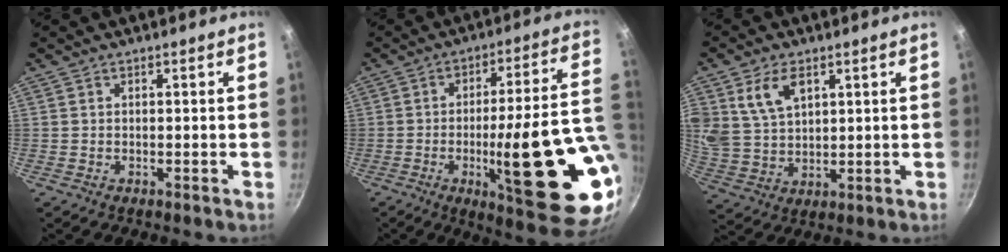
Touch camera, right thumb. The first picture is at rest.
{"total": 24.5, "force": [-4.5, 5.2, 23.5], "torque": [-0.305, -0.002, -0.052]}
{"total": 9.2, "force": [4.2, 5.8, 5.8], "torque": [-0.096, -0.020, 0.091]}